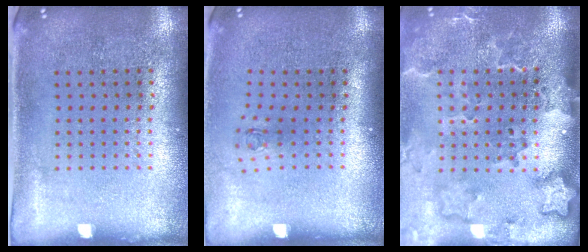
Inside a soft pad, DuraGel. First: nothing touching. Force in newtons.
{"total": 0.7, "press": 0.3, "slide": 0.6}
{"total": 3.0, "press": 2.3, "slide": 1.9}